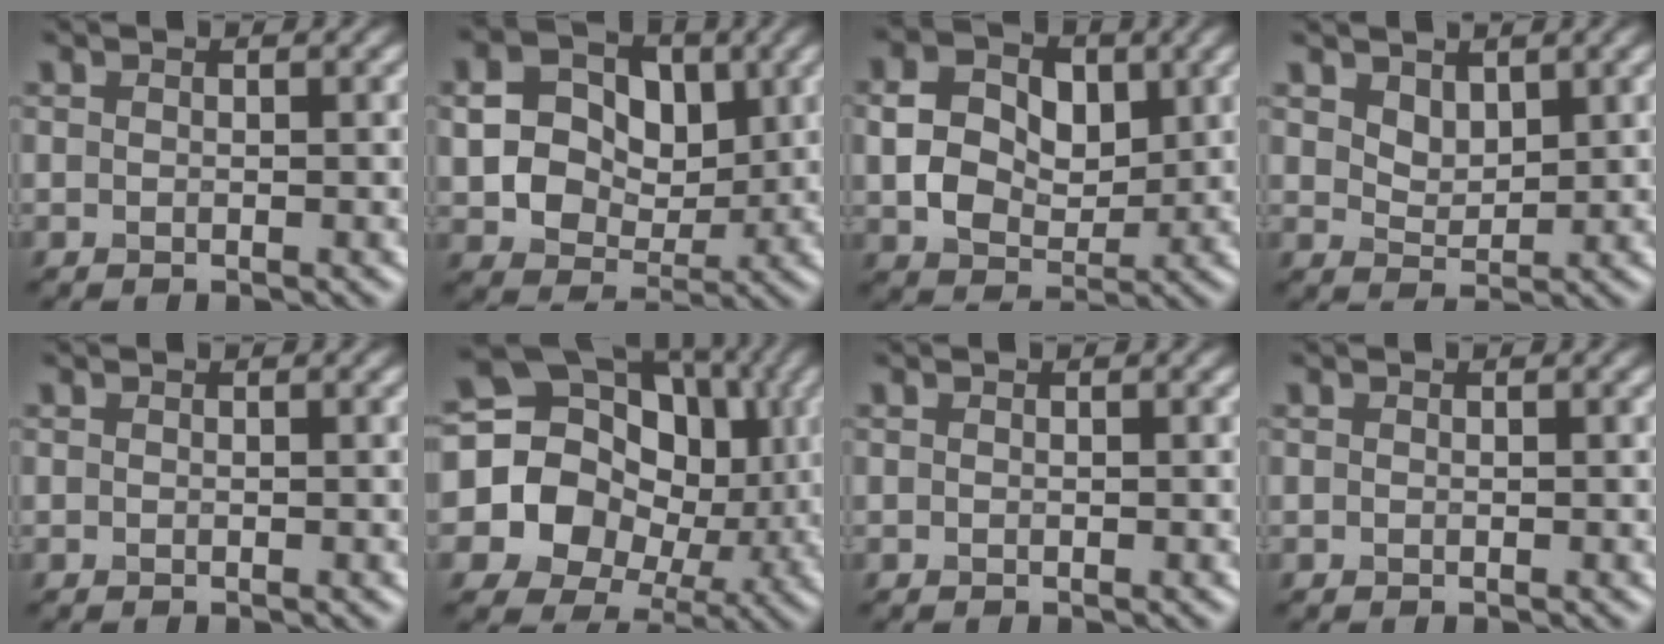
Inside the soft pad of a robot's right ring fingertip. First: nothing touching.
{"total": 7.3, "force": [1.4, 5.7, 4.3], "torque": [-0.090, 0.005, 0.022]}
{"total": 5.6, "force": [0.8, 4.3, 3.6], "torque": [-0.071, 0.001, 0.013]}
{"total": 2.1, "force": [1.4, 1.2, 1.0], "torque": [-0.023, -0.007, 0.029]}
{"total": 0.0}
{"total": 18.0, "force": [1.4, 16.0, 8.2], "torque": [-0.179, 0.019, 0.005]}
{"total": 0.0}
{"total": 0.0}